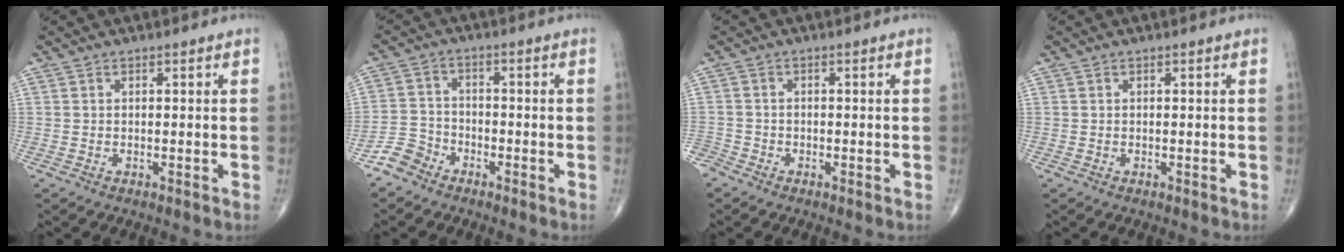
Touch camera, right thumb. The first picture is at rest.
{"total": 4.5, "force": [-3.5, 2.8, 0.5], "torque": [0.004, 0.018, -0.079]}
{"total": 2.3, "force": [-1.7, 1.5, 0.3], "torque": [-0.007, 0.004, -0.039]}
{"total": 0.0}